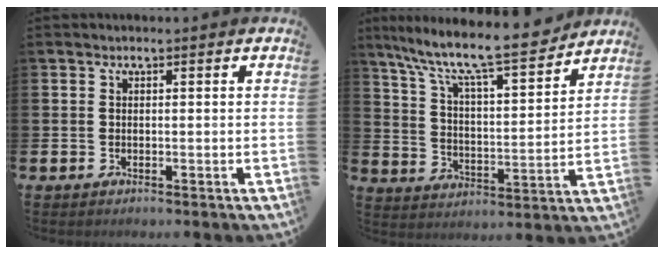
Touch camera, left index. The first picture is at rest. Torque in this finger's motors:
{"motor_torque": [0.87, -1.27, 1.05, 0.21]}